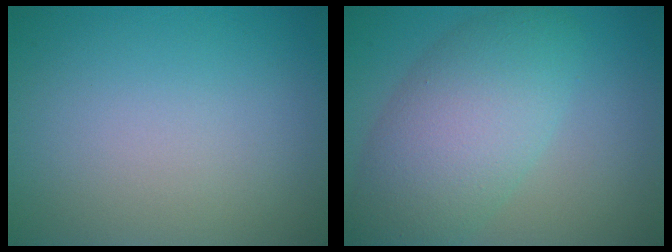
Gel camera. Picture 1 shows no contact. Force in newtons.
{"total": 7.8, "press": 7.7, "slide": 0.5}